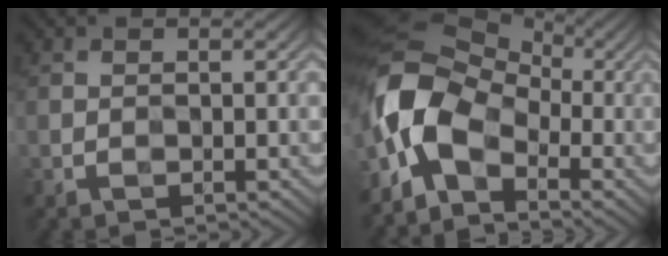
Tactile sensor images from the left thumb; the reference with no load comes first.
{"total": 11.4, "force": [-3.0, 6.9, 8.5], "torque": [-0.190, 0.005, -0.082]}